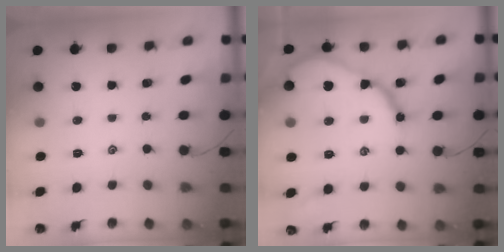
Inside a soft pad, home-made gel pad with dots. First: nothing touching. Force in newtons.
{"total": 13.1, "press": 13.1, "slide": 0.7}